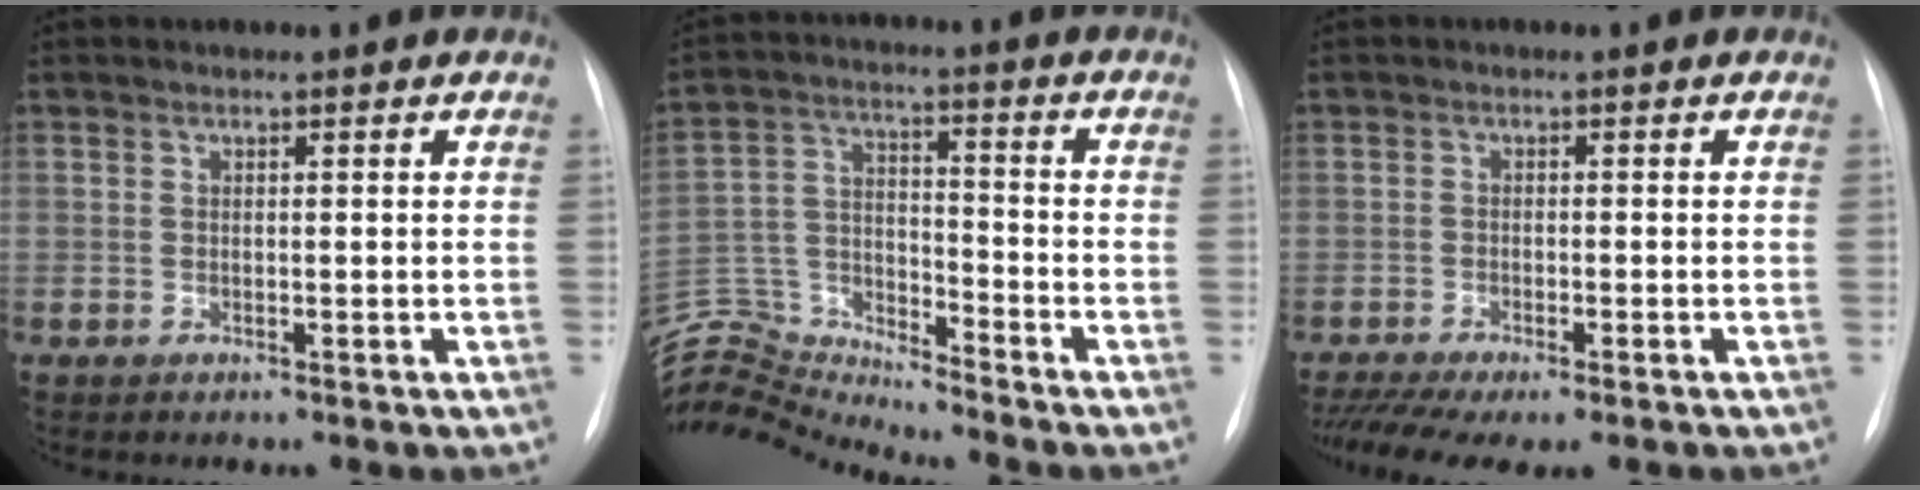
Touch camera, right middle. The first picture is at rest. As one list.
[{"total": 13.4, "force": [-13.4, -0.8, 0.2], "torque": [-0.014, 0.043, -0.255]}, {"total": 9.0, "force": [-7.4, 1.5, 4.9], "torque": [-0.082, -0.004, -0.112]}]